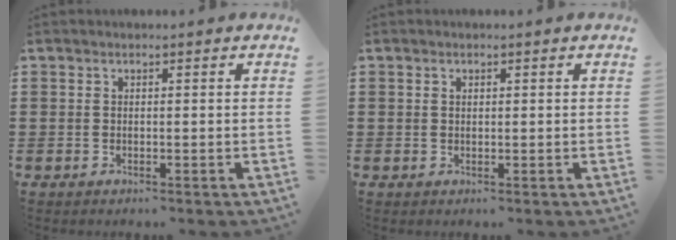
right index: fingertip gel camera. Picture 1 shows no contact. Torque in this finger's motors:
{"motor_torque": [-0.36, 0.09, -0.07, -0.01]}